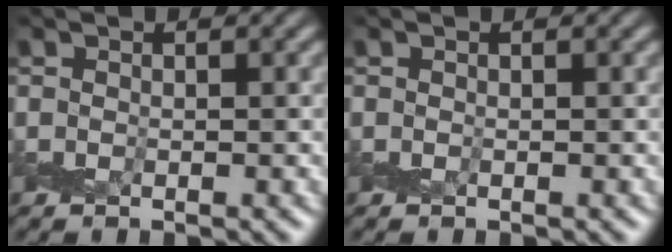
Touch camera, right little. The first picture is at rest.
{"total": 0.0}